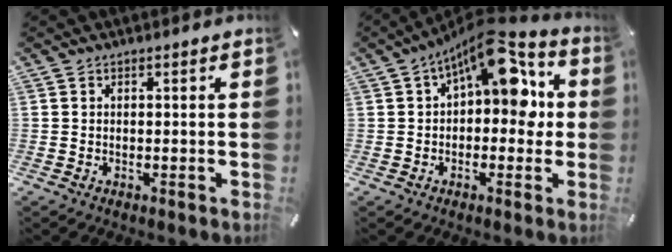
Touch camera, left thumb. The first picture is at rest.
{"total": 13.7, "force": [5.6, 6.8, 10.4], "torque": [-0.138, -0.030, 0.093]}